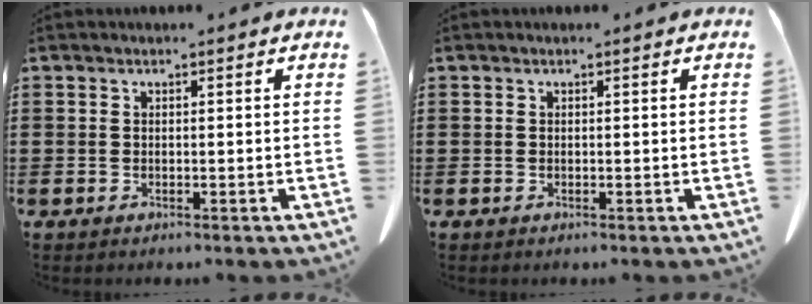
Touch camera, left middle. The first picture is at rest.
{"total": 0.0}